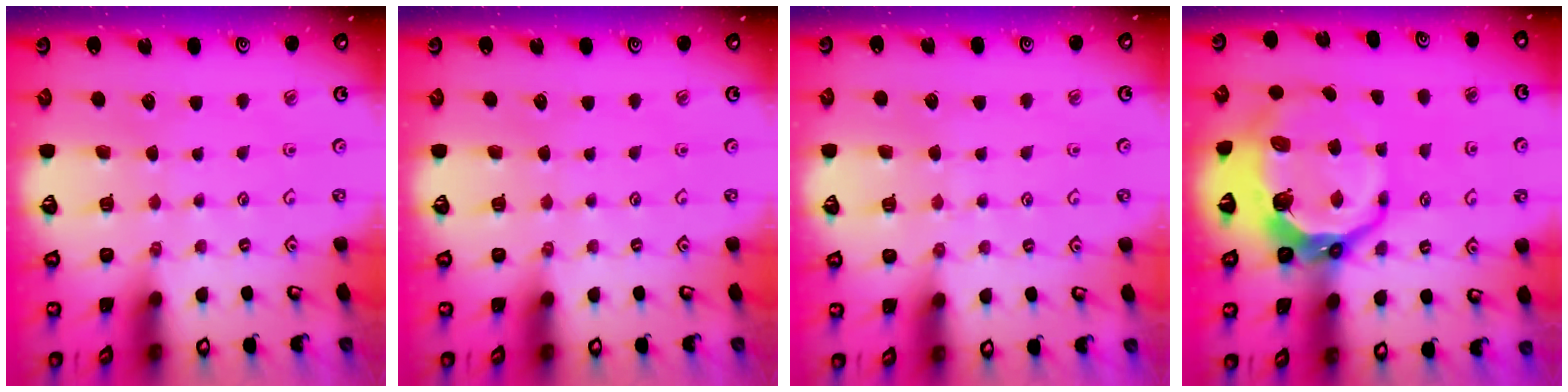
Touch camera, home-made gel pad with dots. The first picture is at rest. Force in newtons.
{"total": 0.0}
{"total": 4.3, "press": 4.3, "slide": 0.6}
{"total": 13.4, "press": 12.4, "slide": 5.0}